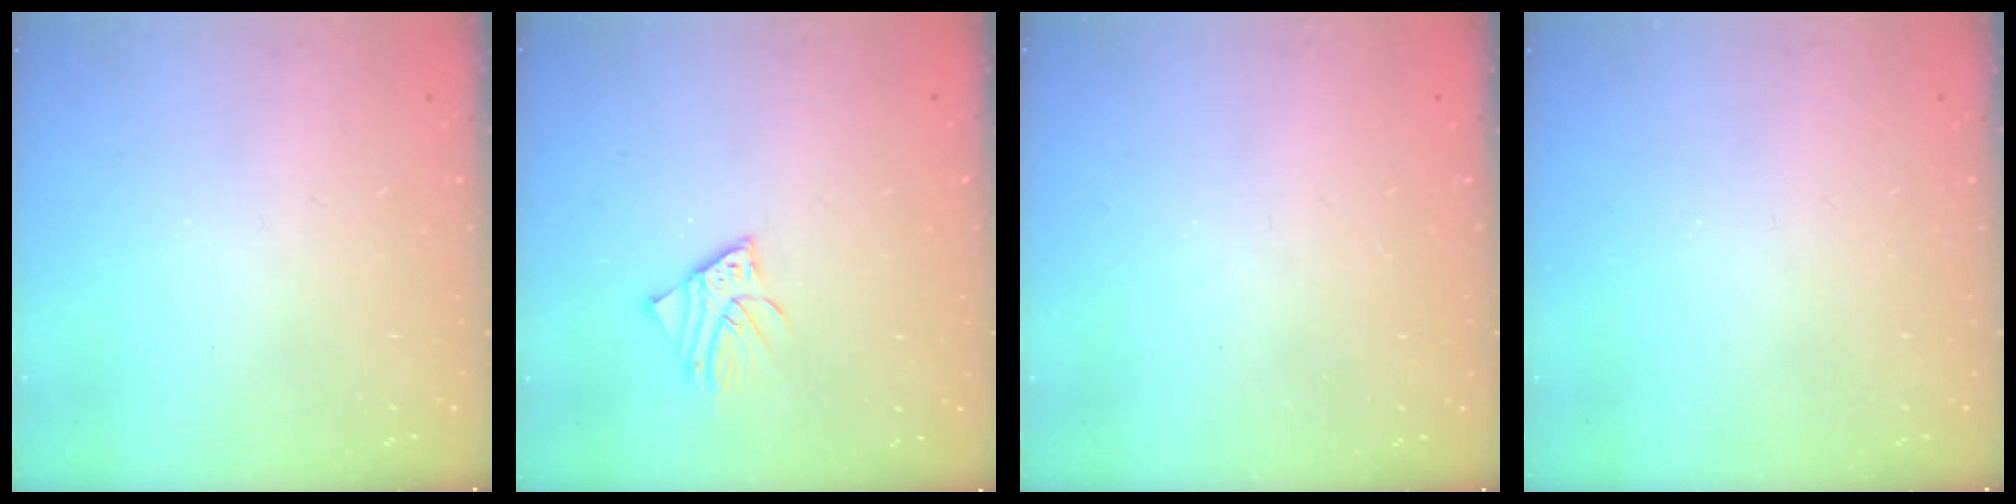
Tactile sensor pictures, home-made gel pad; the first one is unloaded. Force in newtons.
{"total": 3.2, "press": 3.2, "slide": 0.4}
{"total": 3.4, "press": 3.4, "slide": 0.2}
{"total": 0.0}